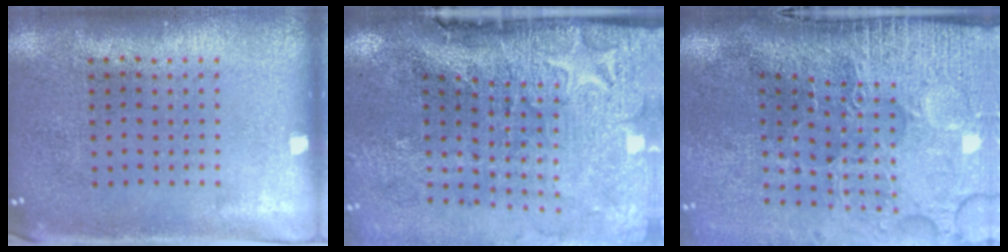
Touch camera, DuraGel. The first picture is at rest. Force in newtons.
{"total": 5.0, "press": 4.0, "slide": 3.1}
{"total": 5.0, "press": 4.1, "slide": 2.8}